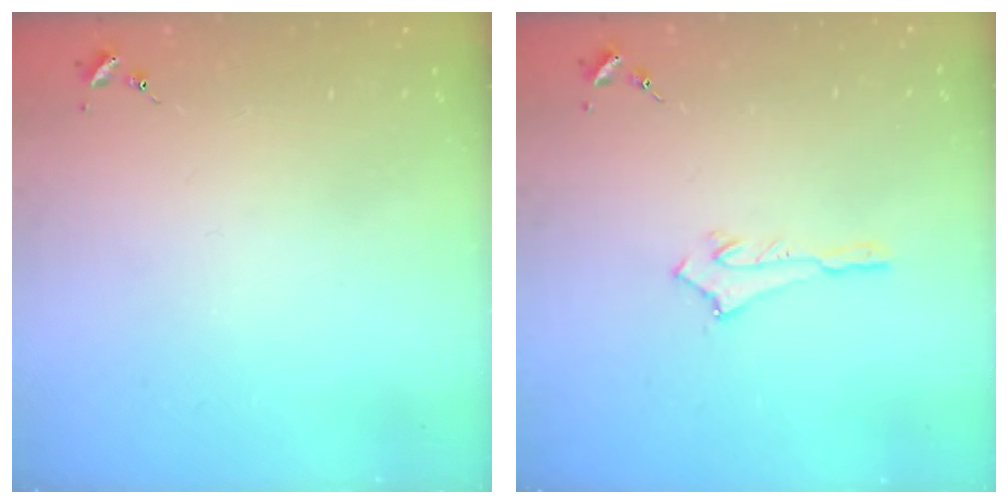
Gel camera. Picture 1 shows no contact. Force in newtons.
{"total": 2.7, "press": 2.7, "slide": 0.1}